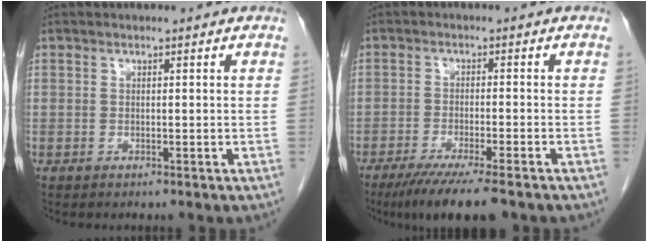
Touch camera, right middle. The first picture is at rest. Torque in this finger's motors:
{"motor_torque": [0.24, -0.23, 0.14, 0.06]}